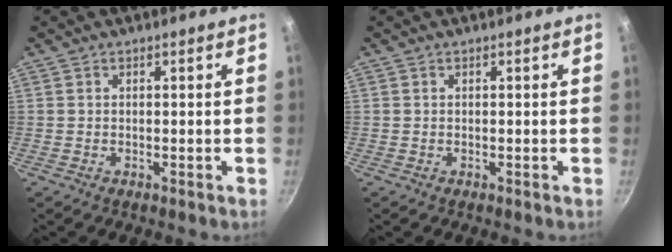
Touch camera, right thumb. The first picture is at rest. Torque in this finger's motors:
{"motor_torque": [0.00, 0.00, 0.00, 0.00, 0.00]}